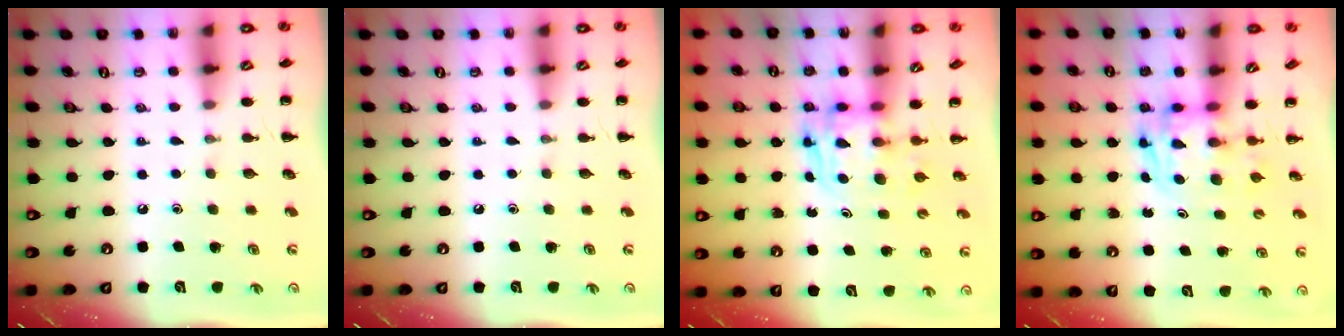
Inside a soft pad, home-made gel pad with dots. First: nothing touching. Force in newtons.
{"total": 0.0}
{"total": 2.7, "press": 2.7, "slide": 0.2}
{"total": 2.9, "press": 2.9, "slide": 0.5}